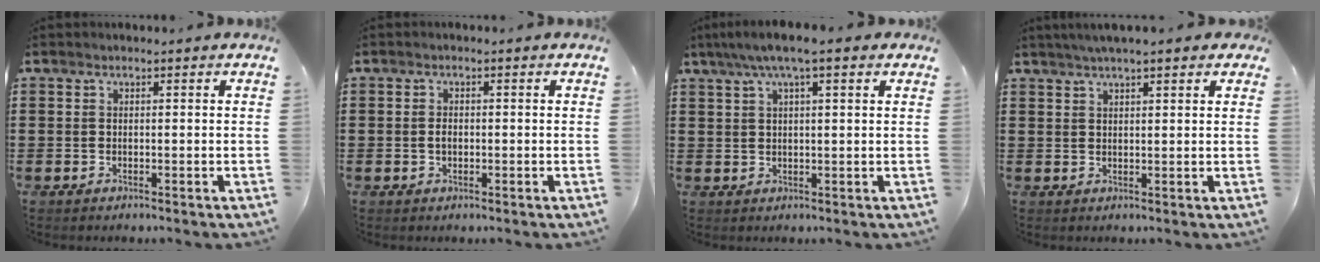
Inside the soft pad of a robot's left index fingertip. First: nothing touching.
{"total": 1.5, "force": [-0.1, 0.9, 1.2], "torque": [-0.025, 0.004, -0.004]}
{"total": 5.2, "force": [3.0, 0.8, 4.1], "torque": [-0.085, 0.007, 0.052]}
{"total": 2.8, "force": [2.3, 0.2, 1.7], "torque": [-0.039, 0.006, 0.040]}